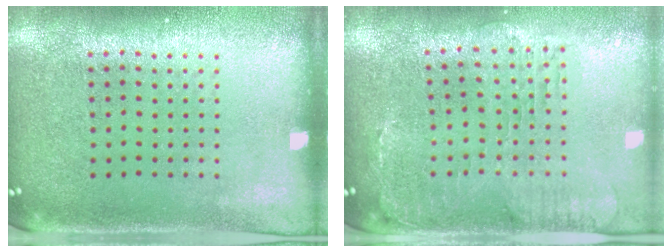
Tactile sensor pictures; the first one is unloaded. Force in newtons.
{"total": 0.6, "press": 0.5, "slide": 0.3}